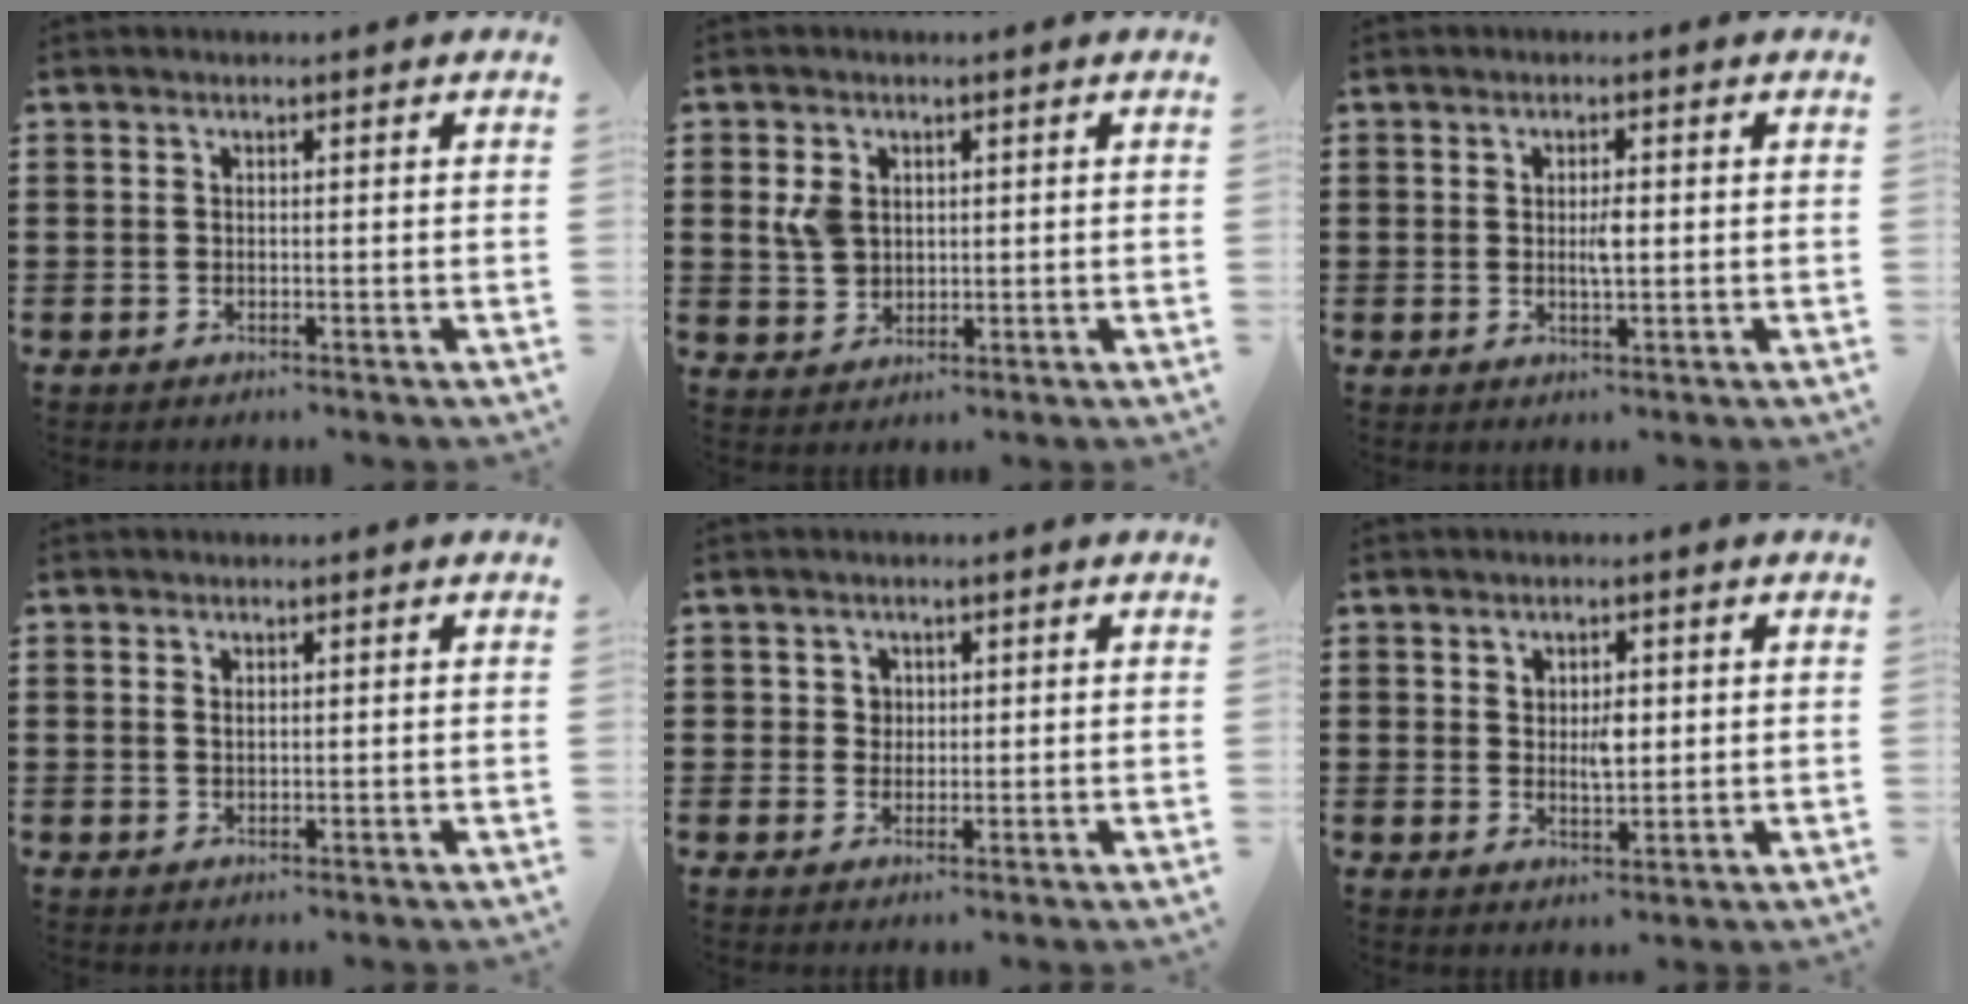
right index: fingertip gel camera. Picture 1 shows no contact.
{"total": 3.9, "force": [1.0, 3.1, 2.2], "torque": [-0.061, 0.008, 0.015]}
{"total": 2.6, "force": [0.1, 0.6, 2.5], "torque": [-0.048, -0.002, 0.000]}
{"total": 0.6, "force": [0.1, 0.3, 0.5], "torque": [-0.012, 0.001, 0.002]}
{"total": 2.3, "force": [0.6, 2.1, 0.6], "torque": [-0.020, 0.010, 0.008]}
{"total": 3.4, "force": [0.7, 1.8, 2.8], "torque": [-0.050, 0.002, 0.010]}